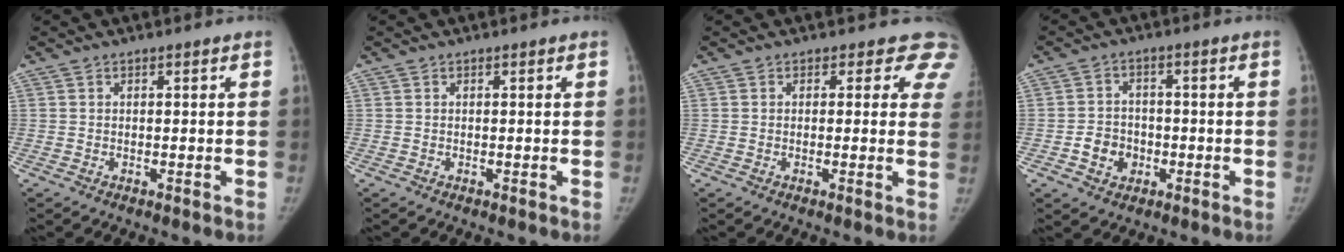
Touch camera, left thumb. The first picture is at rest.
{"total": 0.0}
{"total": 5.1, "force": [3.9, 3.1, 1.3], "torque": [0.030, -0.010, 0.014]}
{"total": 5.7, "force": [-1.9, 4.9, 2.3], "torque": [-0.015, 0.017, -0.029]}